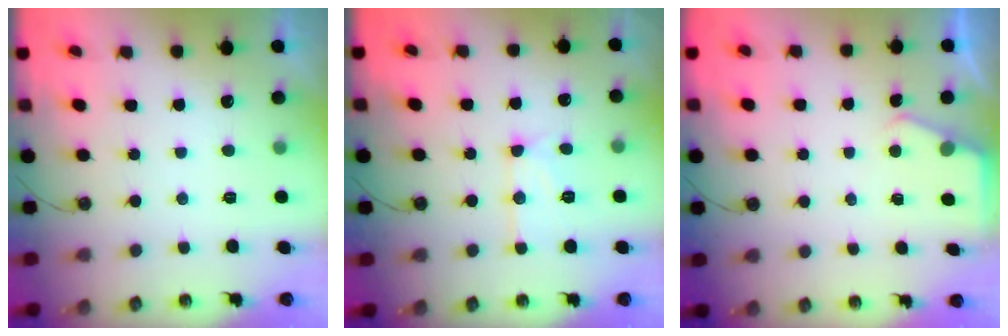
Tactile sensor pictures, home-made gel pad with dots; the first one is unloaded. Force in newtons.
{"total": 11.4, "press": 11.3, "slide": 1.1}
{"total": 2.3, "press": 2.3, "slide": 0.4}